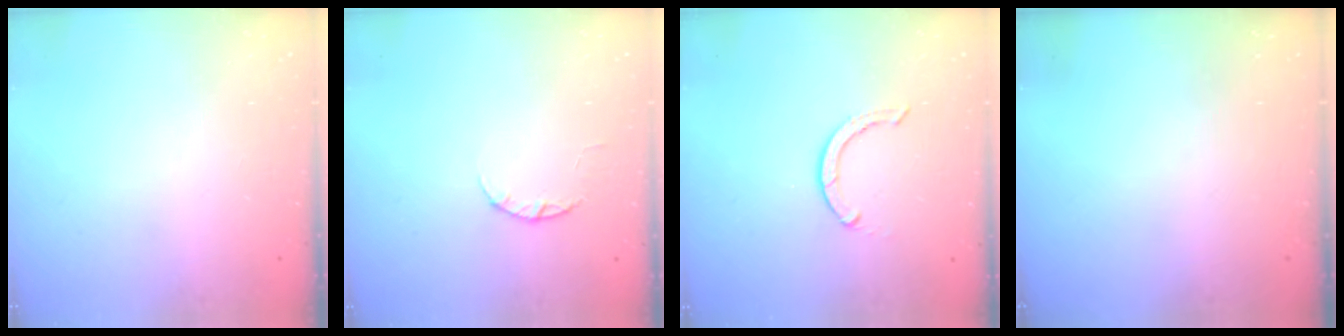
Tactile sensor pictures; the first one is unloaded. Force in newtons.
{"total": 2.4, "press": 2.3, "slide": 0.4}
{"total": 3.1, "press": 3.0, "slide": 0.3}
{"total": 0.0}